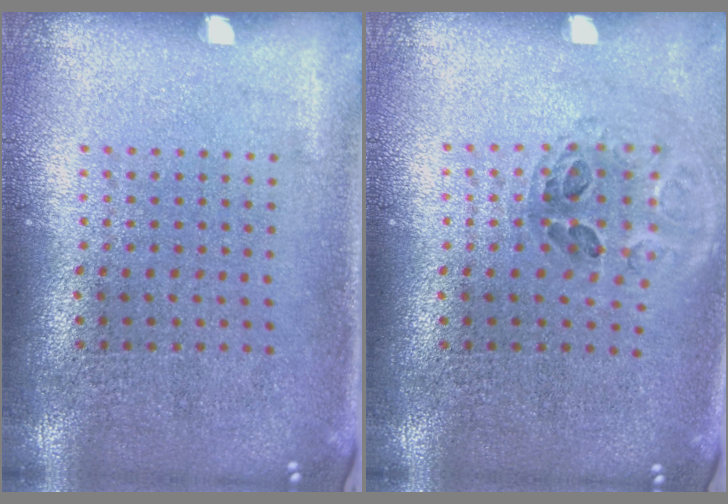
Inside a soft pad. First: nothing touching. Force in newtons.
{"total": 1.0, "press": 1.0, "slide": 0.3}